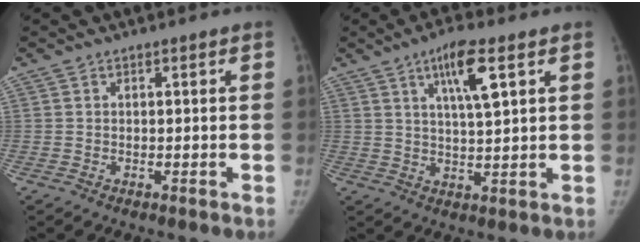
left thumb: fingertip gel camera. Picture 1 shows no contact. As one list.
[{"total": 8.0, "force": [3.7, 1.6, 6.9], "torque": [-0.118, -0.017, 0.065]}]